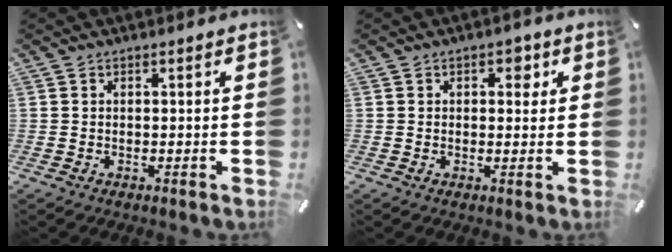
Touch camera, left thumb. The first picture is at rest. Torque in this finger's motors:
{"motor_torque": [0.11, -0.26, -0.03, 0.06, -0.02]}